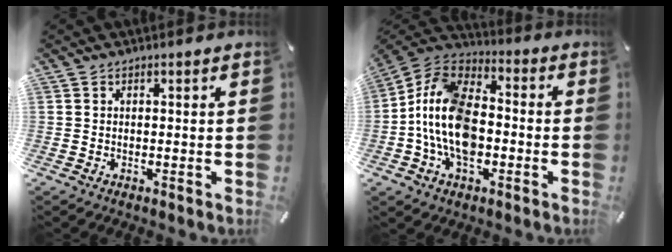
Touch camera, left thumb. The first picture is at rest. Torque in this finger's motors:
{"motor_torque": [0.93, 3.58, 0.55, 0.06, 0.79]}